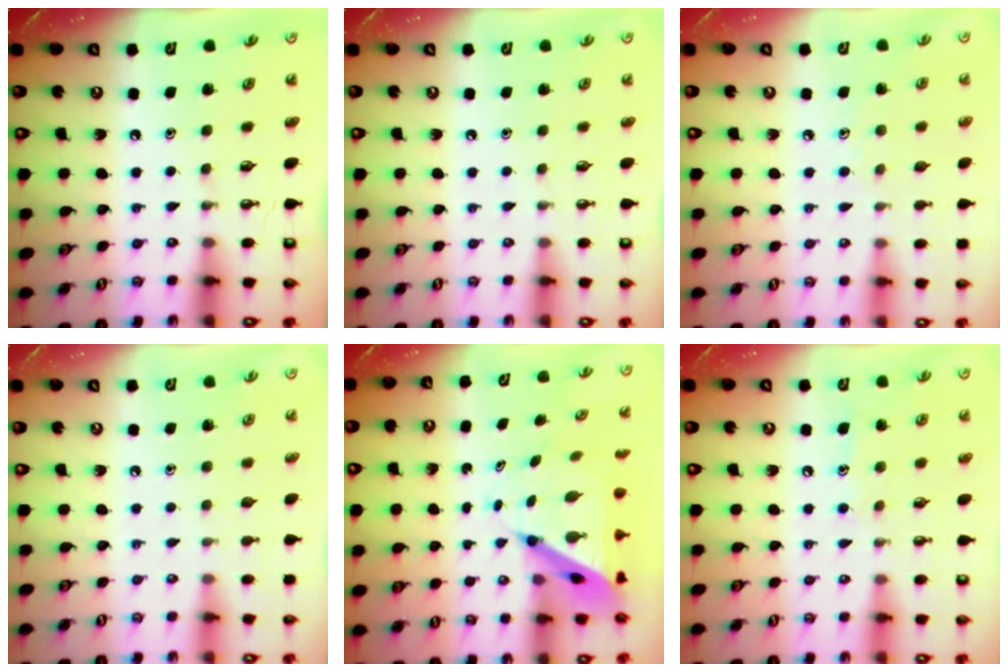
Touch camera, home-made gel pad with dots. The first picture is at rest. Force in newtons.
{"total": 0.0}
{"total": 4.3, "press": 4.3, "slide": 0.4}
{"total": 0.0}
{"total": 7.7, "press": 7.6, "slide": 0.6}
{"total": 5.9, "press": 5.8, "slide": 0.7}